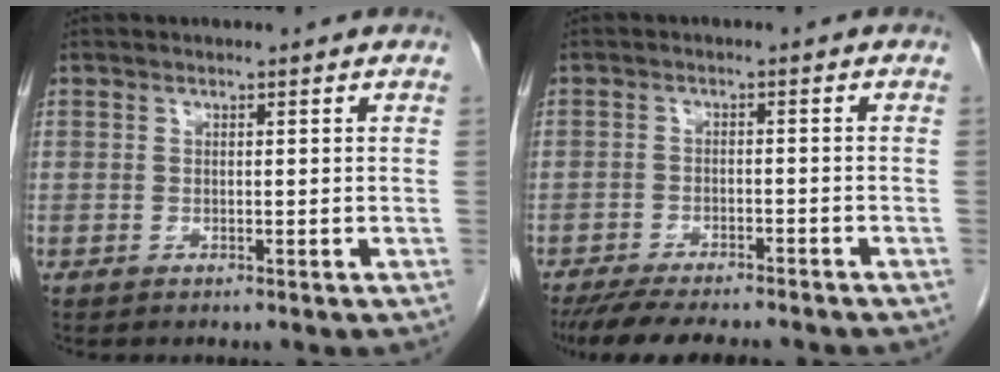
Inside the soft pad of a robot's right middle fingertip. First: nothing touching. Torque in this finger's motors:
{"motor_torque": [1.10, -1.03, 0.17, 0.06]}